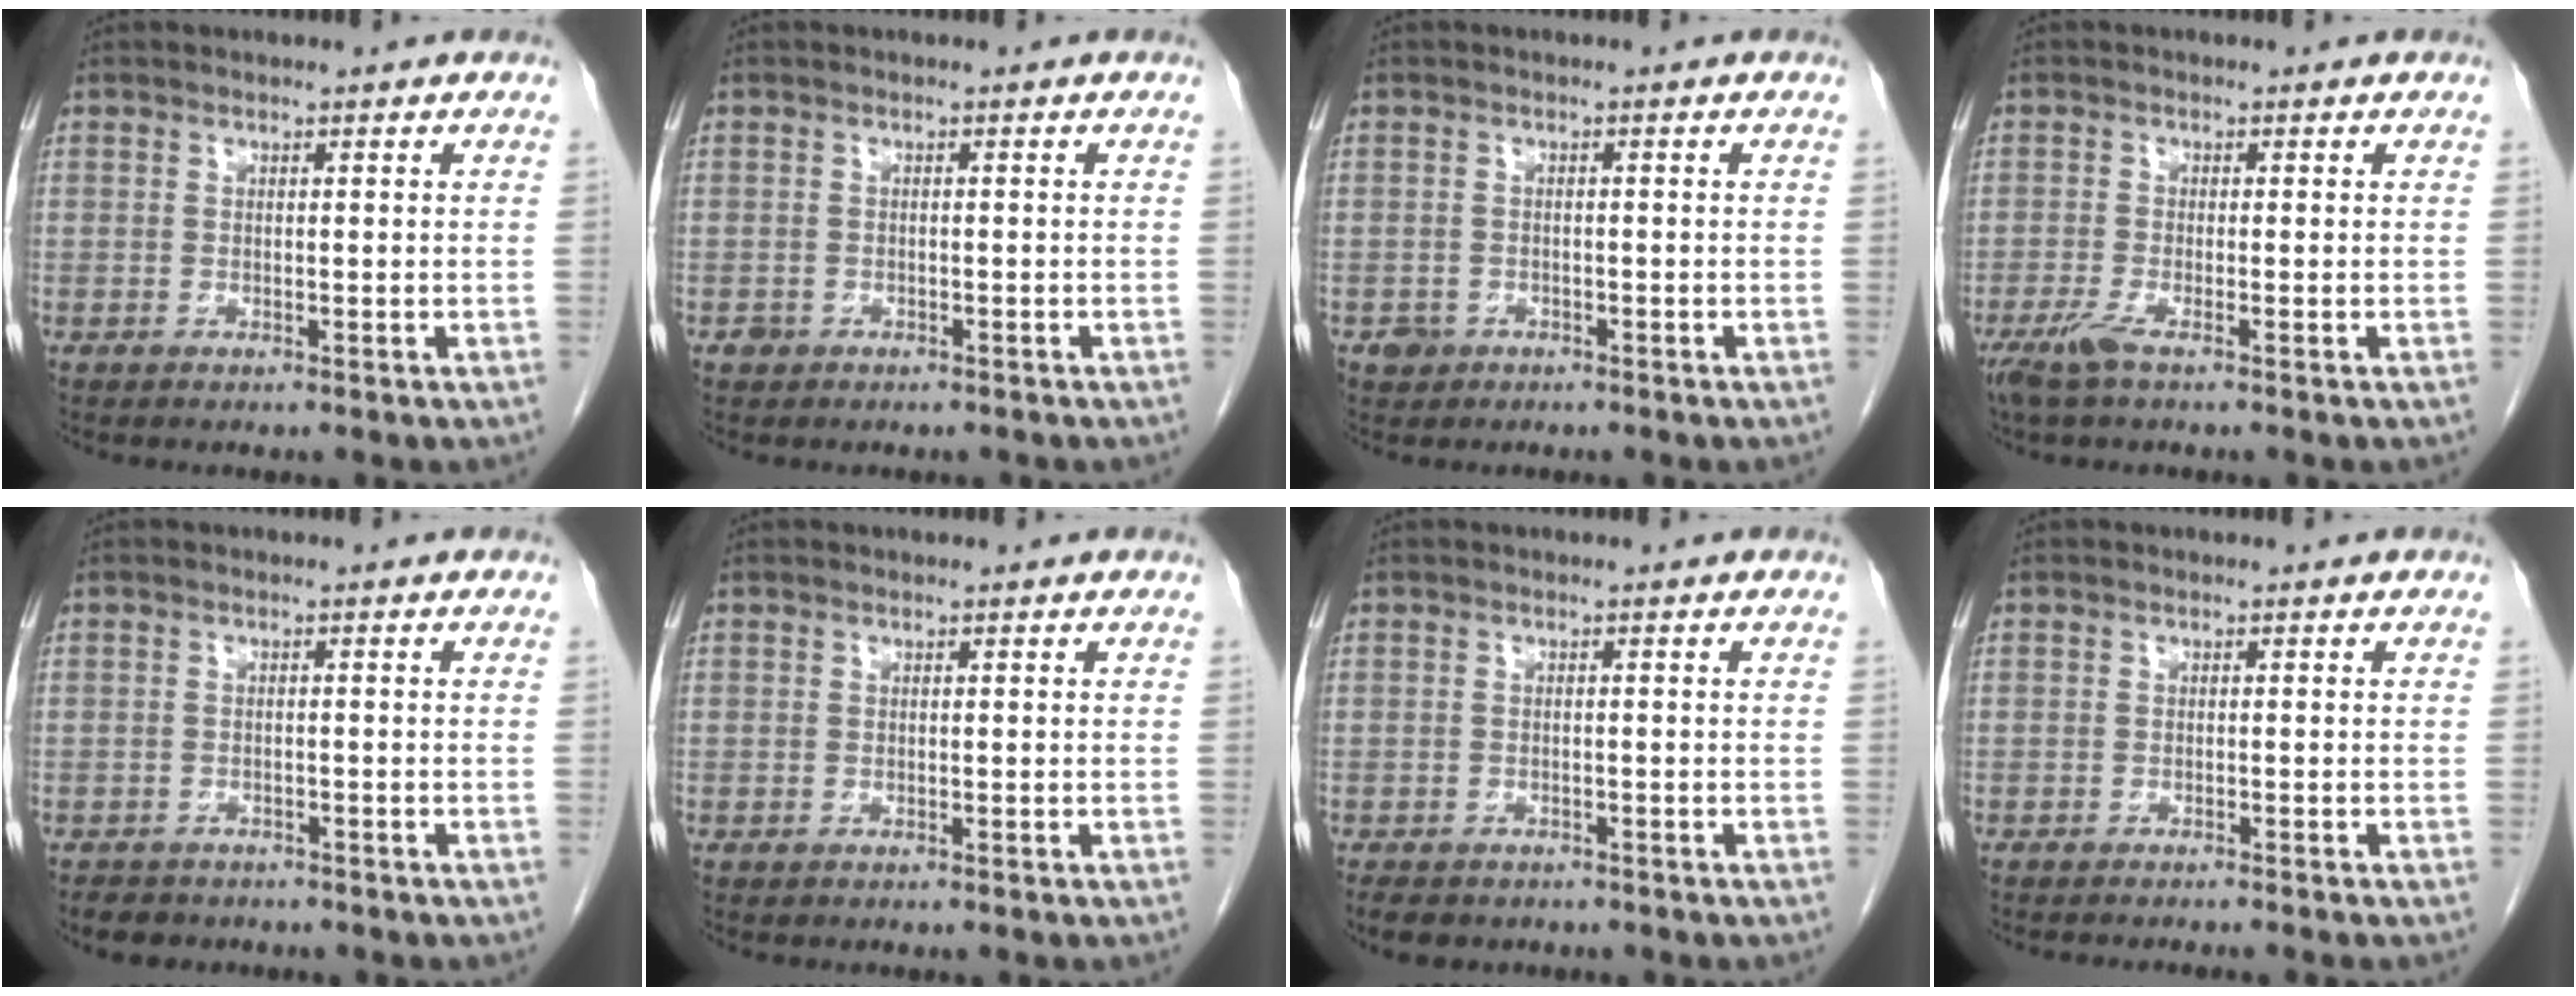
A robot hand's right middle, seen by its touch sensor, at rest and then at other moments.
{"total": 1.2, "force": [-0.8, 1.0, 0.1], "torque": [-0.005, 0.004, -0.009]}
{"total": 1.7, "force": [-0.9, 1.4, 0.1], "torque": [-0.003, 0.007, -0.013]}
{"total": 2.8, "force": [-1.8, 0.1, 2.1], "torque": [-0.050, -0.009, -0.039]}
{"total": 3.8, "force": [-3.1, 2.1, 0.7], "torque": [-0.016, 0.001, -0.040]}
{"total": 0.0}
{"total": 5.5, "force": [-4.4, 2.7, 2.1], "torque": [-0.030, -0.003, -0.053]}
{"total": 4.6, "force": [-4.2, -0.2, 1.9], "torque": [-0.011, -0.005, -0.055]}